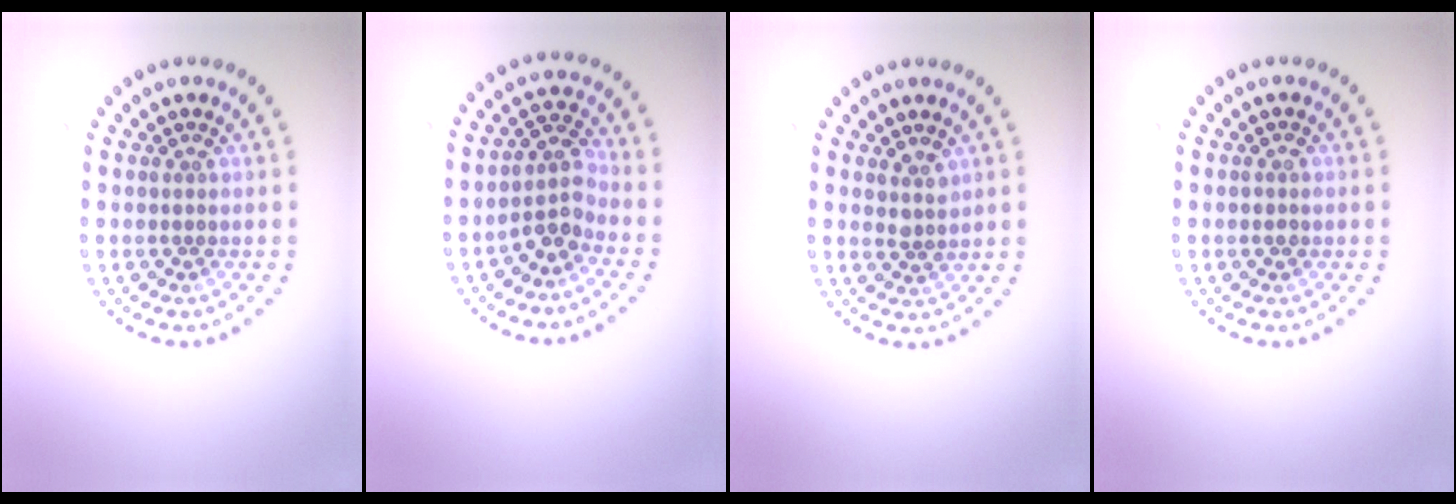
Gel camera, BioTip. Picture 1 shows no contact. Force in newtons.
{"total": 2.7, "press": 2.1, "slide": 1.7}
{"total": 1.4, "press": 1.1, "slide": 0.8}
{"total": 0.8, "press": 0.7, "slide": 0.3}